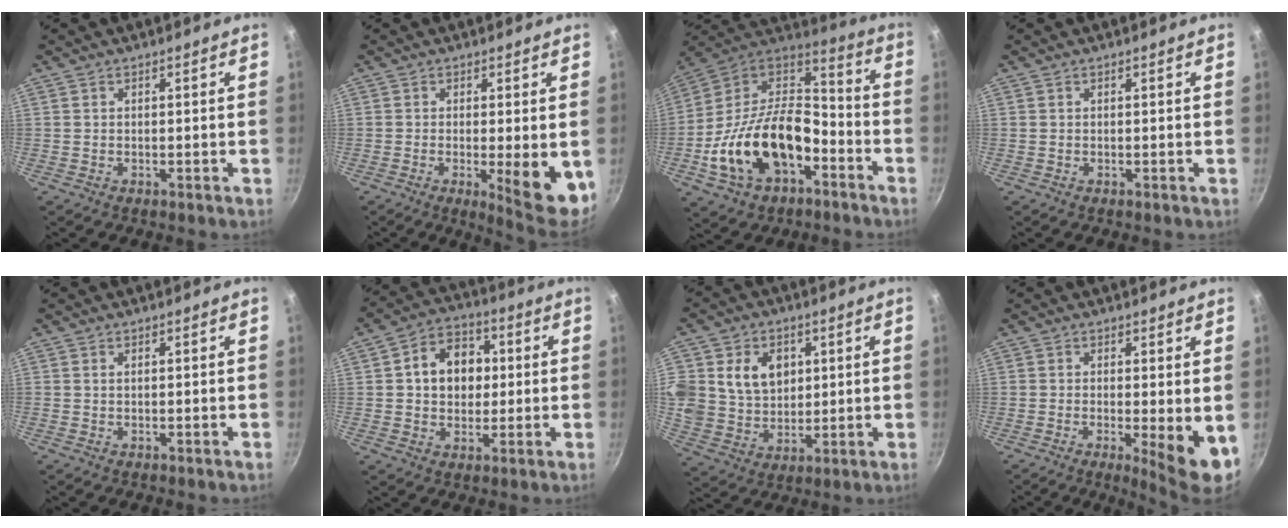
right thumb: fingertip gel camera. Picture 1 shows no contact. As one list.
[{"total": 9.0, "force": [-1.3, 2.0, 8.7], "torque": [-0.107, -0.013, -0.009]}, {"total": 23.9, "force": [-8.1, 14.5, 17.3], "torque": [-0.292, 0.069, -0.145]}, {"total": 0.0}, {"total": 0.5, "force": [0.2, 0.4, 0.3], "torque": [-0.006, 0.001, 0.003]}, {"total": 11.5, "force": [1.6, 9.1, 6.9], "torque": [-0.070, 0.014, 0.014]}, {"total": 13.7, "force": [3.5, 11.2, 7.1], "torque": [-0.118, -0.011, 0.067]}, {"total": 7.0, "force": [-0.9, 1.5, 6.8], "torque": [-0.092, -0.013, -0.006]}]